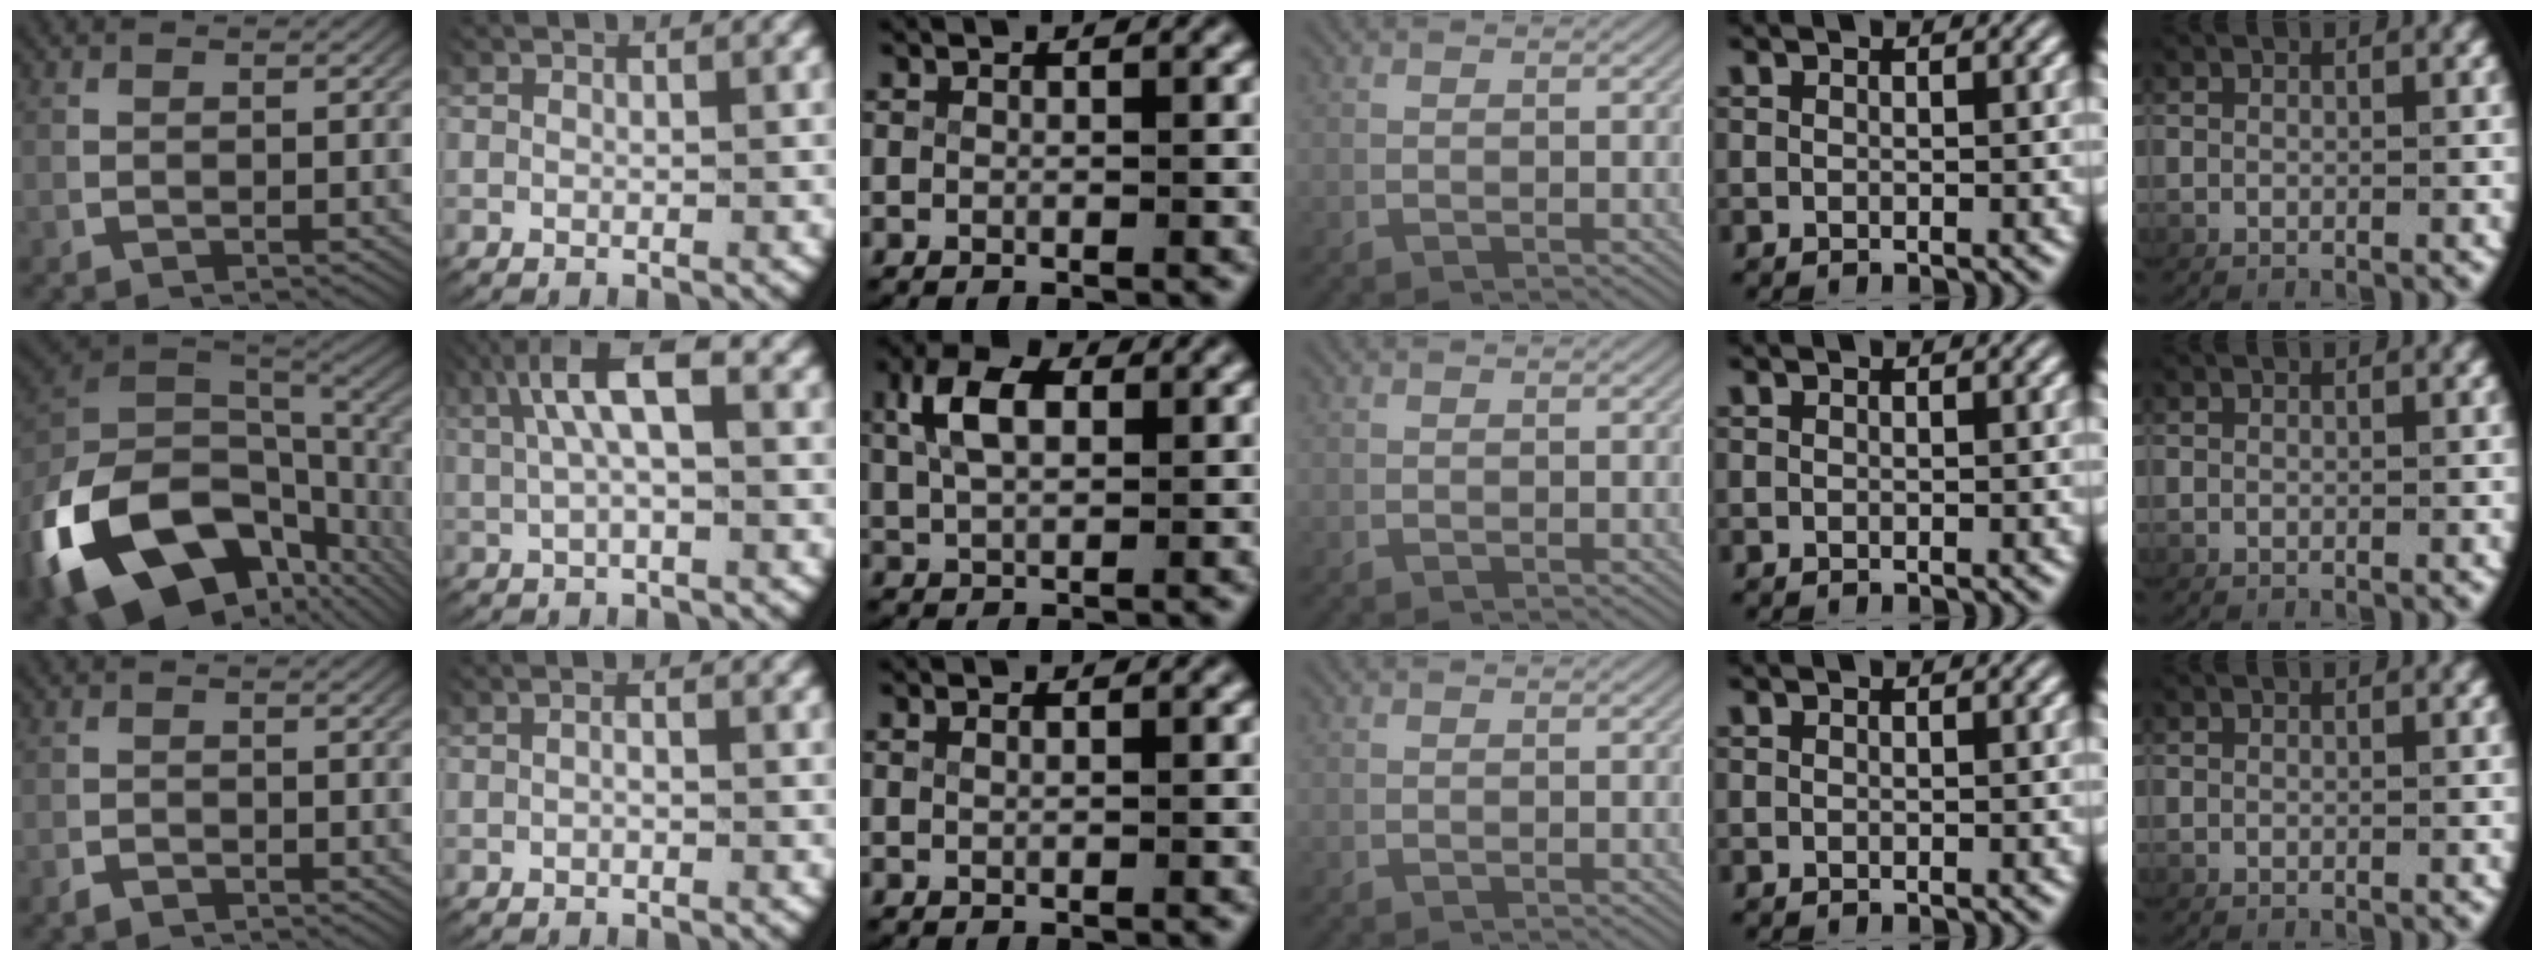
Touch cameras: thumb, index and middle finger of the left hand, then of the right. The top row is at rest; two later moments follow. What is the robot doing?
{"motion": "lift_and_place", "object": "photo album"}